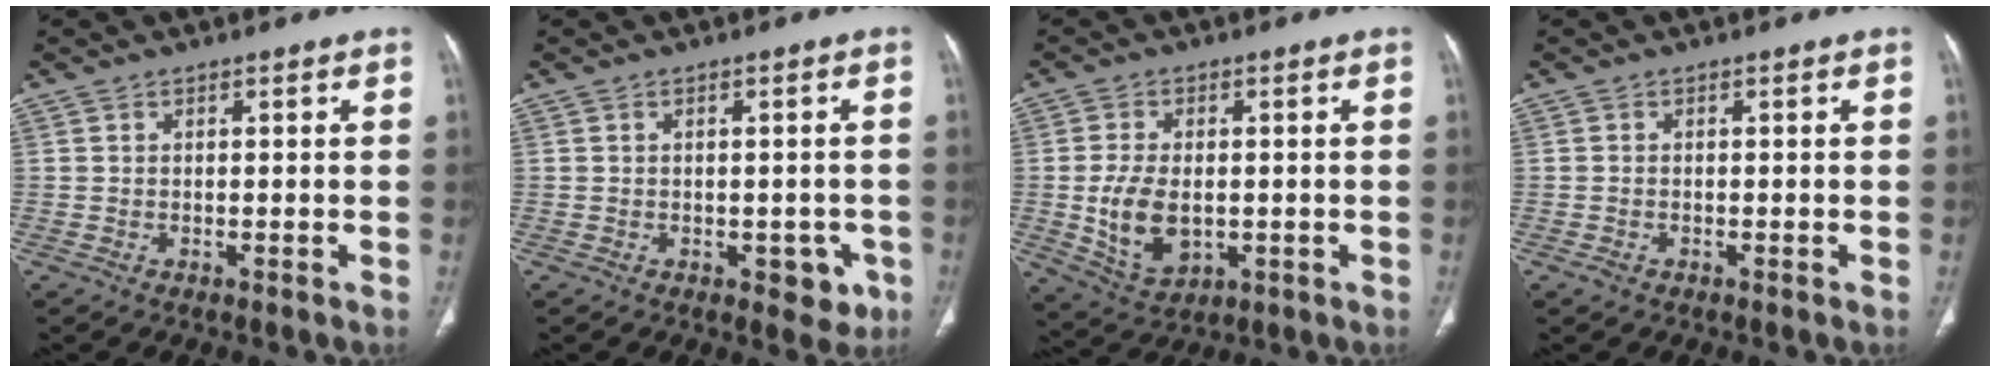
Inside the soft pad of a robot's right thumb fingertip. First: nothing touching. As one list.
[{"total": 4.4, "force": [-1.7, 2.6, 3.1], "torque": [-0.008, 0.003, -0.016]}, {"total": 9.7, "force": [-1.0, 6.0, 7.5], "torque": [-0.135, -0.007, -0.004]}, {"total": 0.8, "force": [-0.6, 0.5, 0.3], "torque": [-0.010, 0.001, -0.010]}]